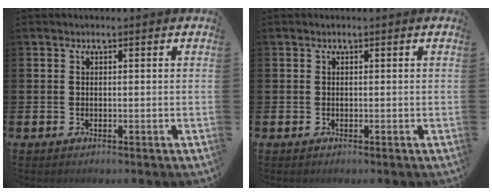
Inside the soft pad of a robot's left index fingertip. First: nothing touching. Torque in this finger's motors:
{"motor_torque": [-0.01, 0.01, 0.00, 0.00]}